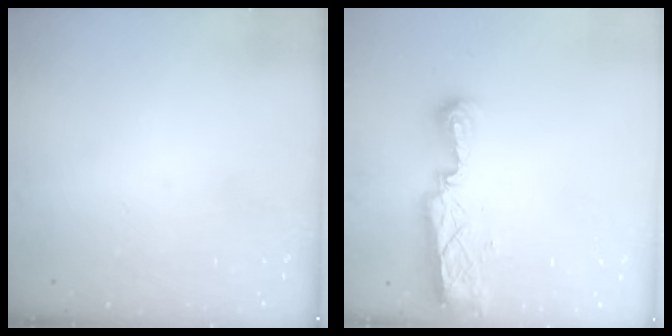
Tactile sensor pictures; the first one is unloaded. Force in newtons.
{"total": 7.9, "press": 7.9, "slide": 0.9}